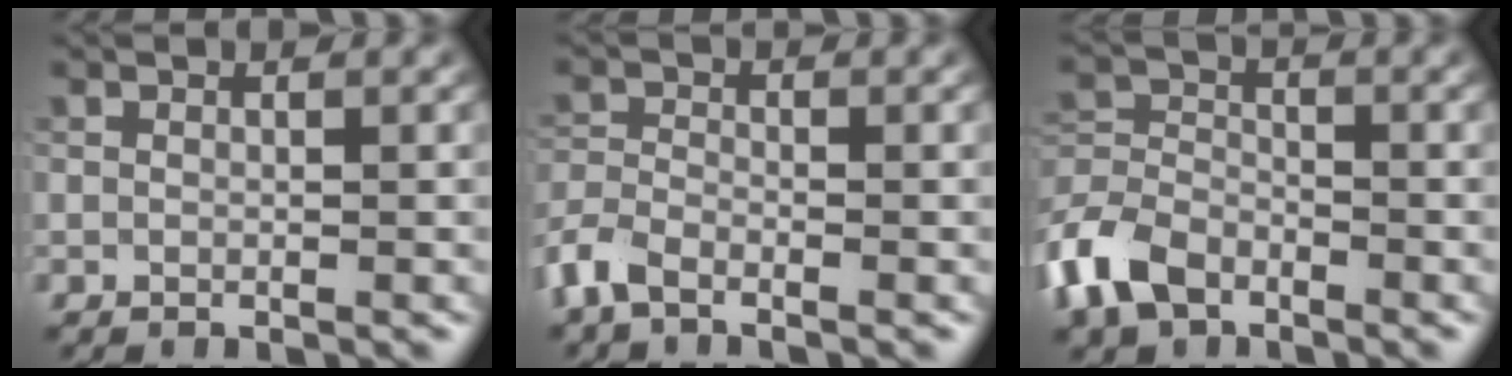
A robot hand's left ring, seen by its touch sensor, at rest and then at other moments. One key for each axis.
{"total": 3.0, "fx": -2.2, "fy": 1.2, "fz": 1.6, "tx": -0.040, "ty": -0.004, "tz": -0.061}
{"total": 5.6, "fx": -3.7, "fy": 3.2, "fz": 2.7, "tx": -0.061, "ty": 0.001, "tz": -0.085}